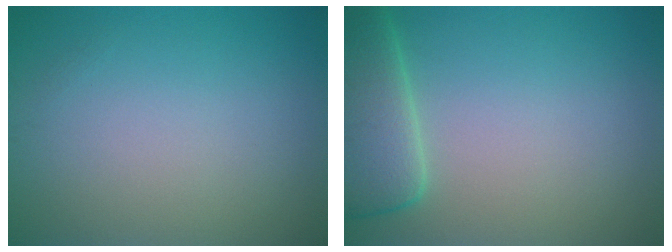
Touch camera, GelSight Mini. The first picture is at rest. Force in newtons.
{"total": 5.6, "press": 5.6, "slide": 0.5}